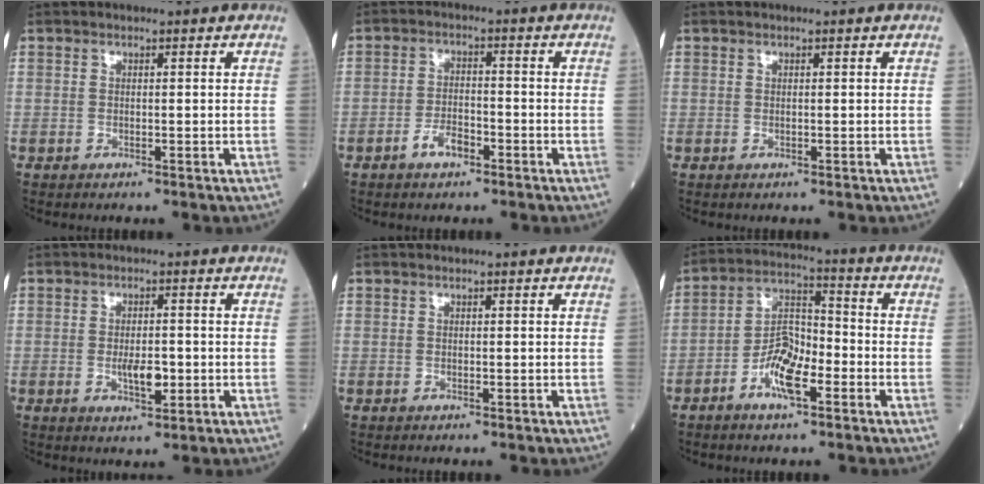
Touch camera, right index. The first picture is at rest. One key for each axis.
{"total": 3.5, "fx": -2.2, "fy": 1.5, "fz": 2.2, "tx": -0.043, "ty": 0.004, "tz": -0.041}
{"total": 0.0}
{"total": 3.9, "fx": -0.8, "fy": 1.4, "fz": 3.5, "tx": -0.058, "ty": 0.000, "tz": -0.010}
{"total": 0.0}
{"total": 8.1, "fx": -3.8, "fy": 2.8, "fz": 6.6, "tx": -0.127, "ty": 0.012, "tz": -0.074}